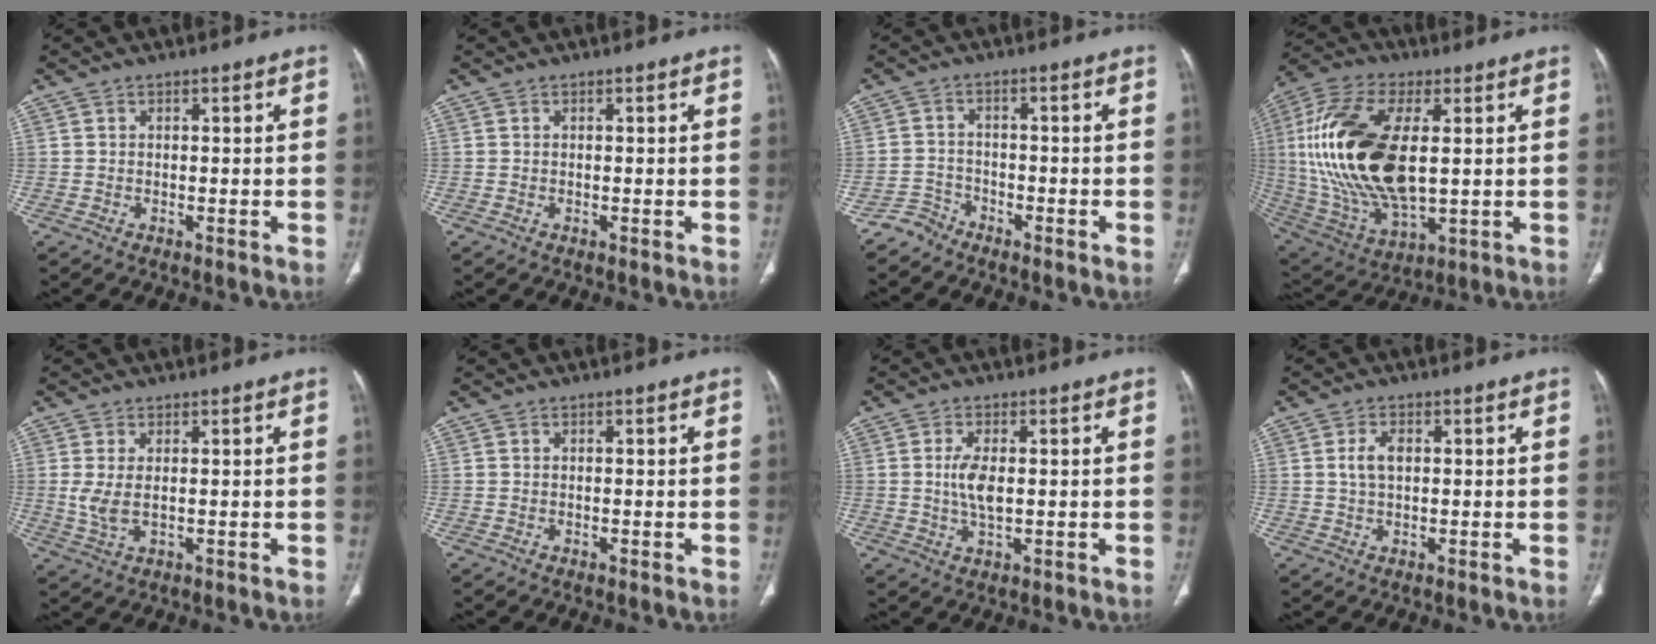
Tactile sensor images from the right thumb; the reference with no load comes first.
{"total": 0.0}
{"total": 3.2, "force": [-2.9, 1.2, -0.5], "torque": [0.016, 0.011, -0.060]}
{"total": 25.2, "force": [2.7, 12.6, 21.6], "torque": [-0.454, -0.015, 0.054]}
{"total": 4.1, "force": [0.3, 1.9, 3.6], "torque": [-0.090, -0.008, 0.013]}
{"total": 0.0}
{"total": 5.0, "force": [0.3, 2.2, 4.5], "torque": [-0.096, -0.005, 0.007]}
{"total": 3.5, "force": [0.7, 2.0, 2.8], "torque": [-0.059, 0.005, 0.015]}